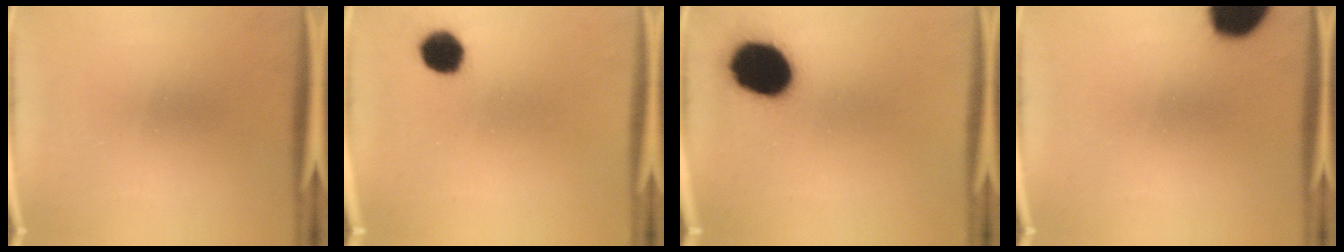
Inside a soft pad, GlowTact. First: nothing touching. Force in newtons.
{"total": 6.2}
{"total": 15.9}
{"total": 13.1}